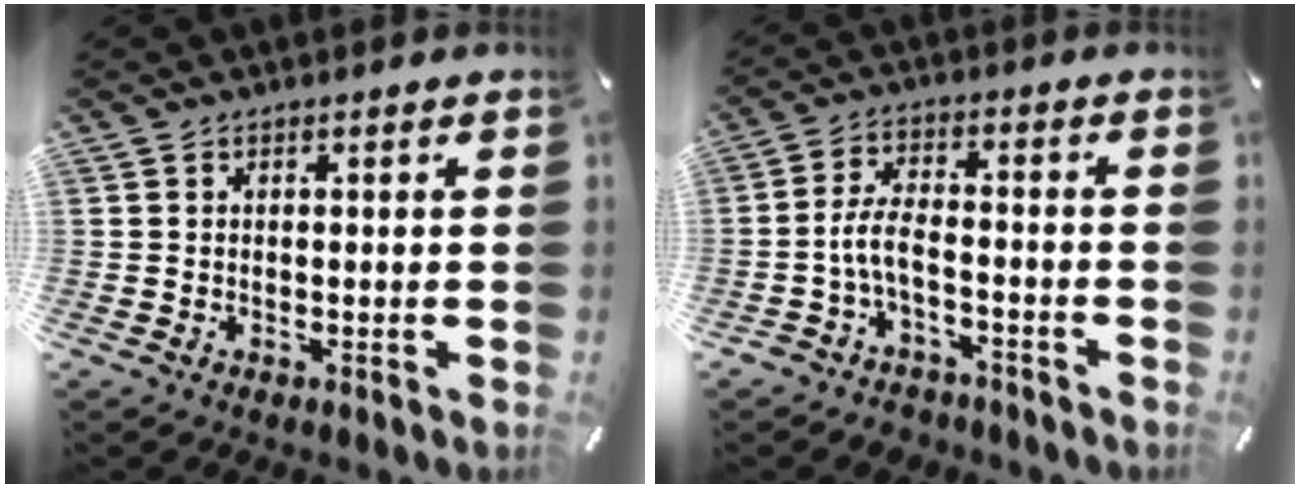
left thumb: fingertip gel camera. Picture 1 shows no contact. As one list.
[{"total": 6.5, "force": [-3.1, 3.4, 4.6], "torque": [-0.098, 0.012, -0.060]}]